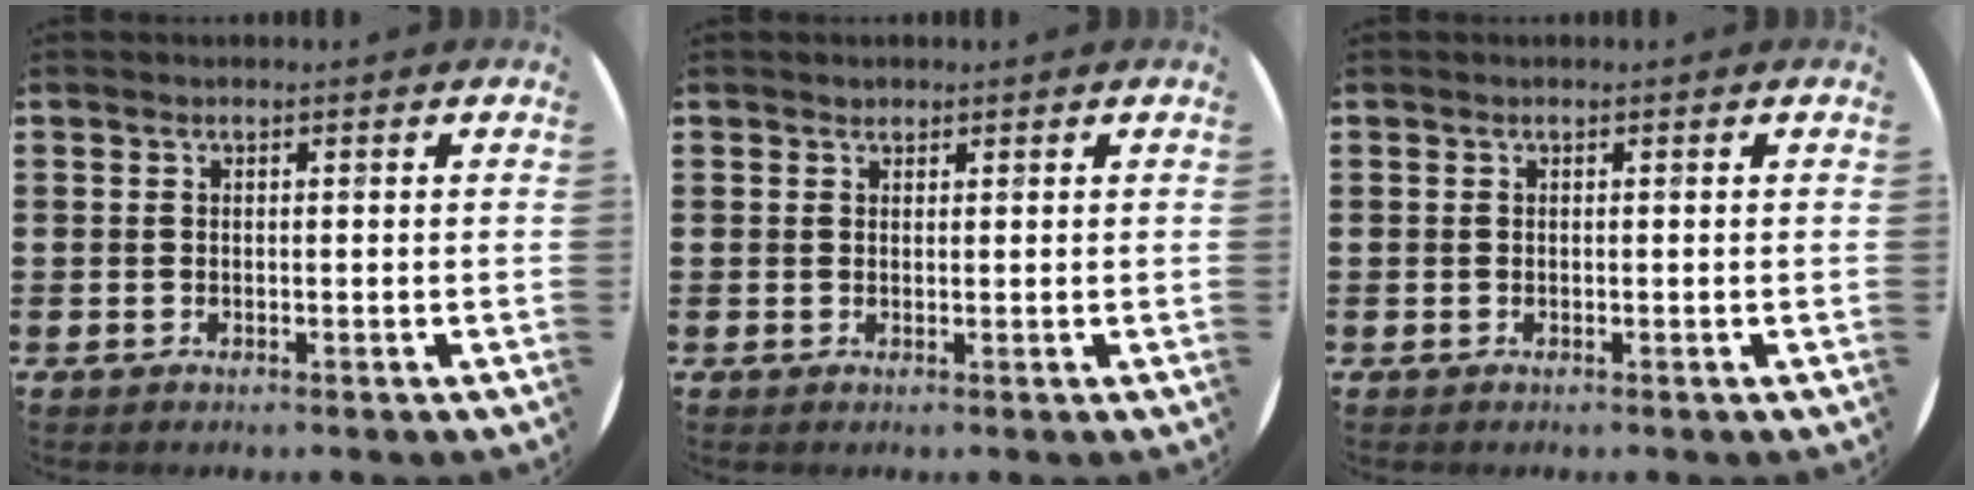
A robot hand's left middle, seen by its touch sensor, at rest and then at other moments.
{"total": 0.7, "force": [0.7, 0.3, -0.1], "torque": [0.001, 0.003, 0.013]}
{"total": 0.0}